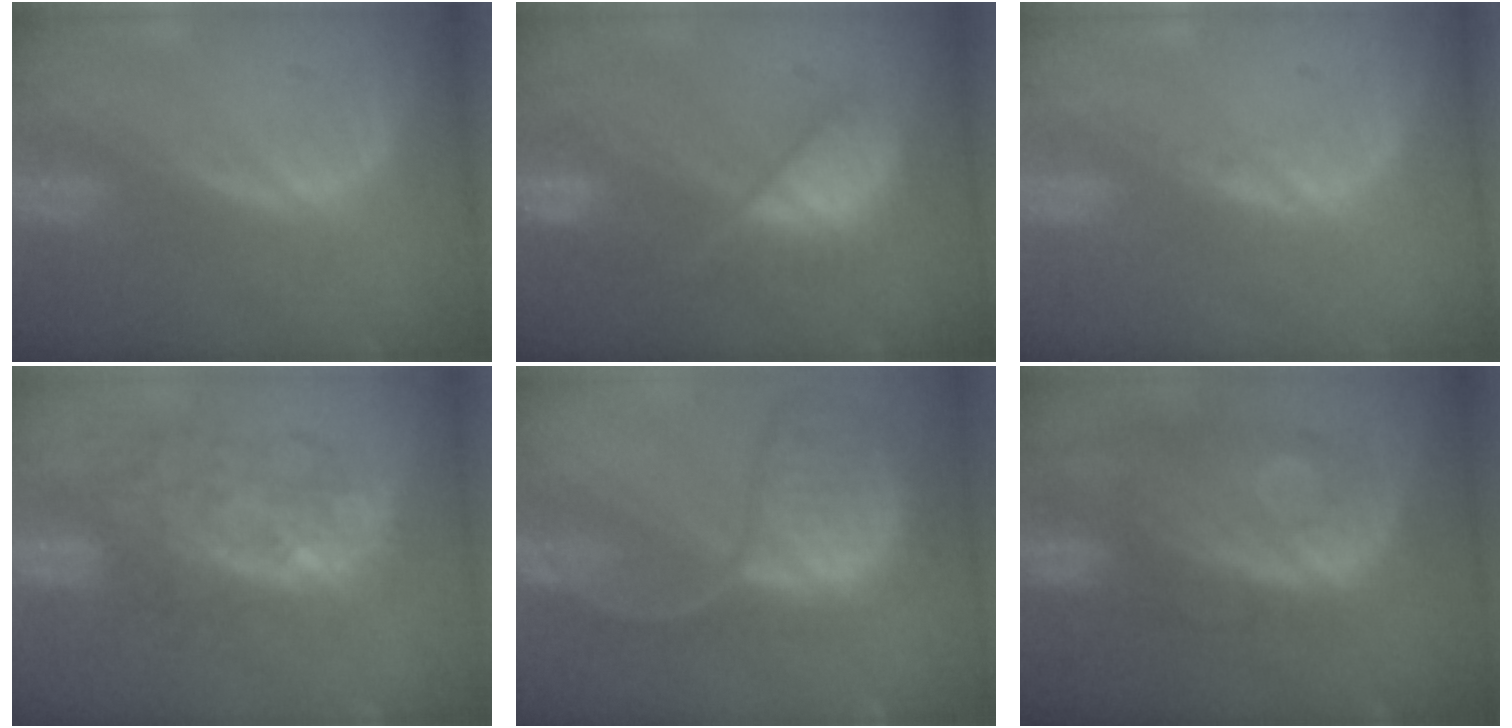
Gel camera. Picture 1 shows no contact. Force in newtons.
{"total": 7.8, "press": 7.8, "slide": 0.3}
{"total": 0.9, "press": 0.8, "slide": 0.5}
{"total": 8.7, "press": 8.7, "slide": 0.3}
{"total": 11.8, "press": 9.8, "slide": 6.6}
{"total": 11.1, "press": 9.7, "slide": 5.4}